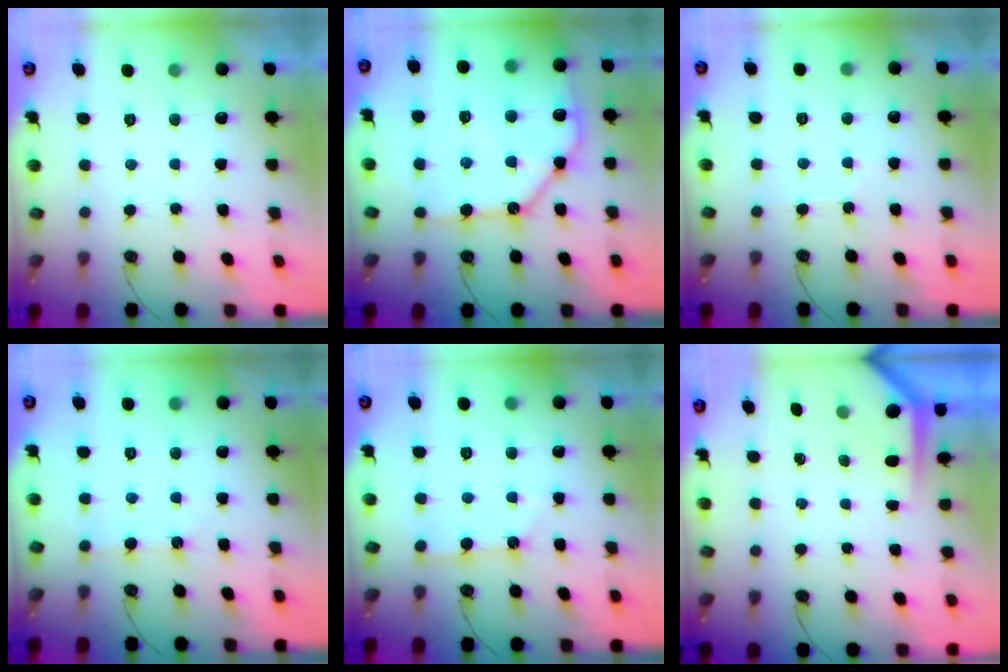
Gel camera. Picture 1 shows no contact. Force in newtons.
{"total": 18.7, "press": 18.6, "slide": 2.0}
{"total": 3.2, "press": 3.2, "slide": 0.6}
{"total": 0.9, "press": 0.8, "slide": 0.2}
{"total": 2.2, "press": 2.2, "slide": 0.4}
{"total": 3.7, "press": 3.7, "slide": 0.2}